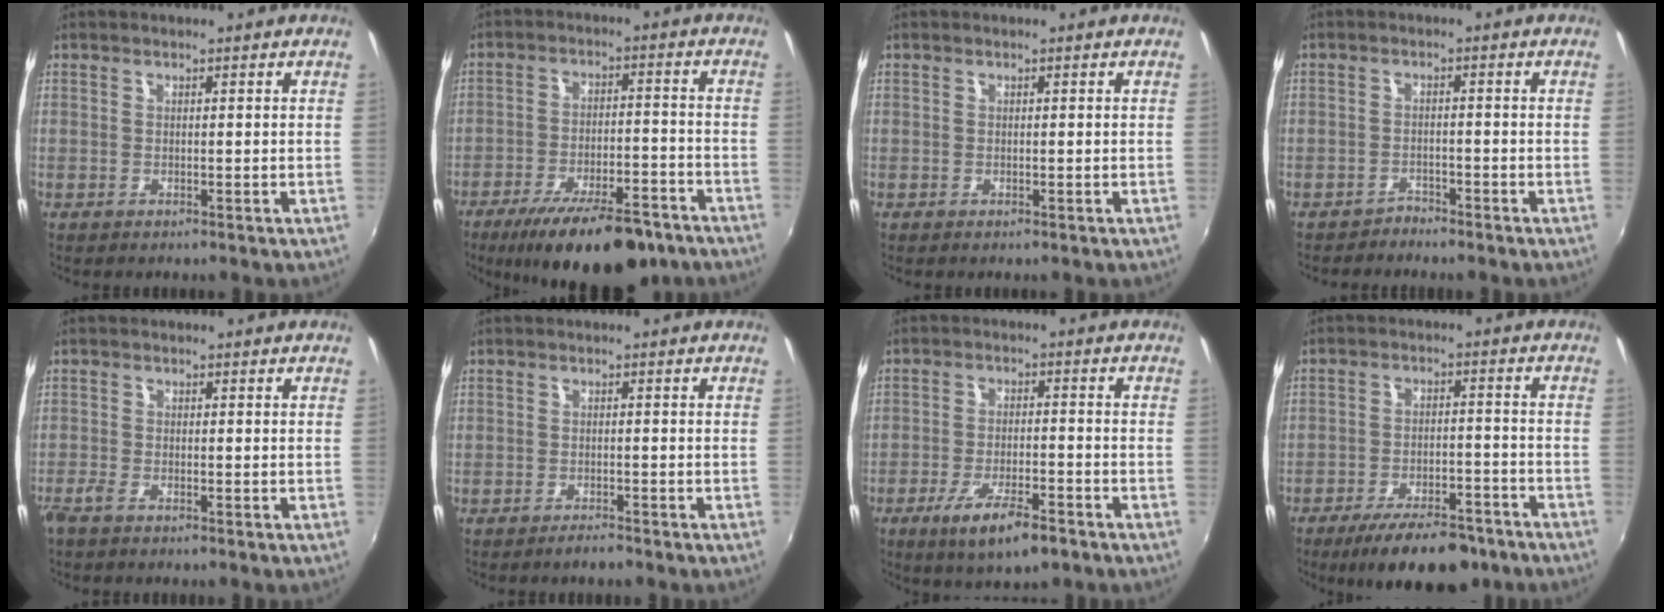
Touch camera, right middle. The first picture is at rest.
{"total": 18.5, "force": [-13.7, 5.7, 11.1], "torque": [-0.191, -0.026, -0.195]}
{"total": 0.0}
{"total": 2.1, "force": [-2.1, 0.5, 0.0], "torque": [-0.004, 0.001, -0.036]}
{"total": 1.9, "force": [-1.5, 0.5, 1.0], "torque": [-0.026, -0.005, -0.032]}
{"total": 1.7, "force": [-1.5, 0.4, 0.5], "torque": [-0.016, 0.000, -0.026]}
{"total": 9.2, "force": [-5.8, 2.2, 6.9], "torque": [-0.143, -0.020, -0.096]}
{"total": 13.7, "force": [-10.4, 5.0, 7.4], "torque": [-0.137, -0.005, -0.148]}